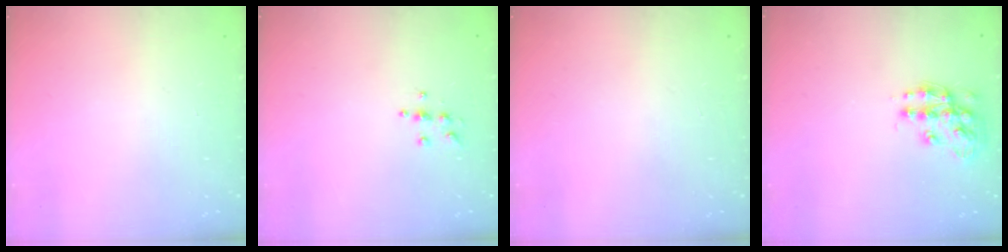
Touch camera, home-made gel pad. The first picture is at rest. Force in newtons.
{"total": 4.3, "press": 4.3, "slide": 0.6}
{"total": 0.0}
{"total": 13.3, "press": 13.3, "slide": 0.7}